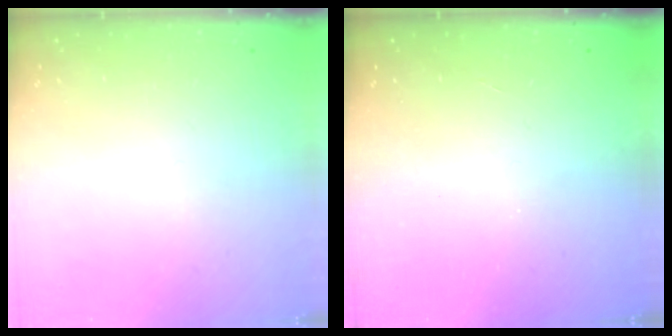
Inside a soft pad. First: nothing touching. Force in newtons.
{"total": 2.1, "press": 2.1, "slide": 0.4}